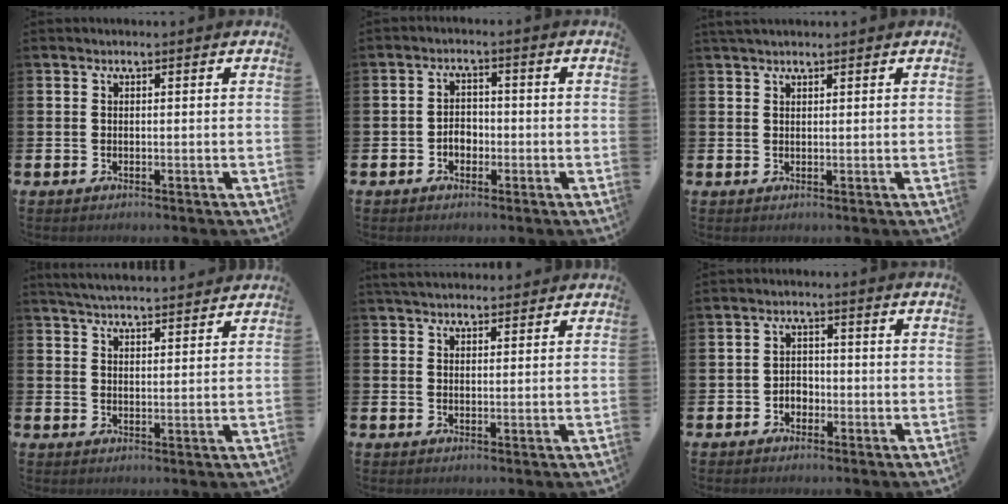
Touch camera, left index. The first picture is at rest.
{"total": 2.6, "force": [-0.9, 2.0, 1.4], "torque": [-0.014, -0.002, -0.024]}
{"total": 1.3, "force": [1.3, 0.3, 0.3], "torque": [0.000, 0.001, 0.022]}
{"total": 4.7, "force": [4.7, 0.1, 0.5], "torque": [-0.016, -0.028, 0.083]}
{"total": 3.3, "force": [3.1, 0.9, 0.7], "torque": [-0.004, -0.014, 0.056]}
{"total": 2.2, "force": [-1.2, 1.7, 0.8], "torque": [-0.011, 0.003, -0.029]}